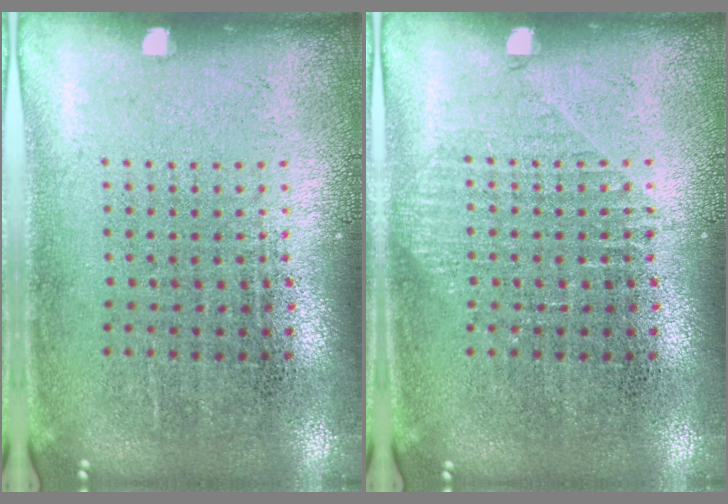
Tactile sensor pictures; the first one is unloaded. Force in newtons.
{"total": 1.0, "press": 1.0, "slide": 0.2}